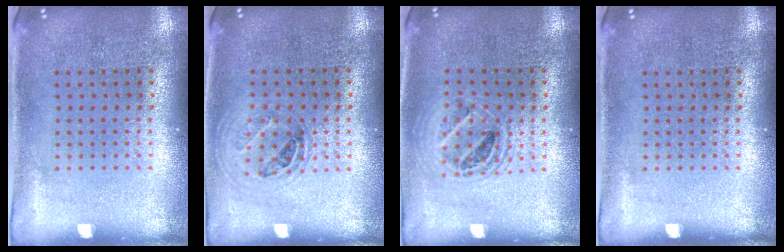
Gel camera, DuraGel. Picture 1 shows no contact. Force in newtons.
{"total": 1.1, "press": 0.9, "slide": 0.6}
{"total": 1.4, "press": 1.3, "slide": 0.6}
{"total": 0.0}